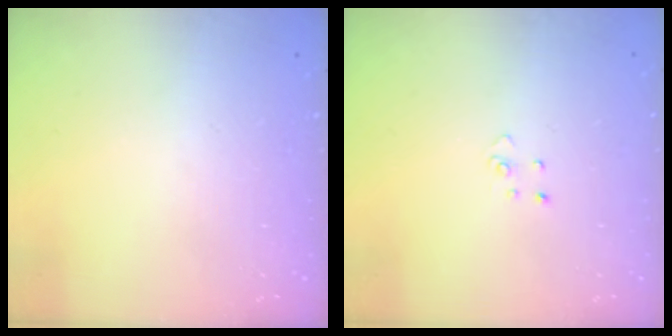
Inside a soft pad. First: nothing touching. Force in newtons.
{"total": 2.7, "press": 2.7, "slide": 0.3}